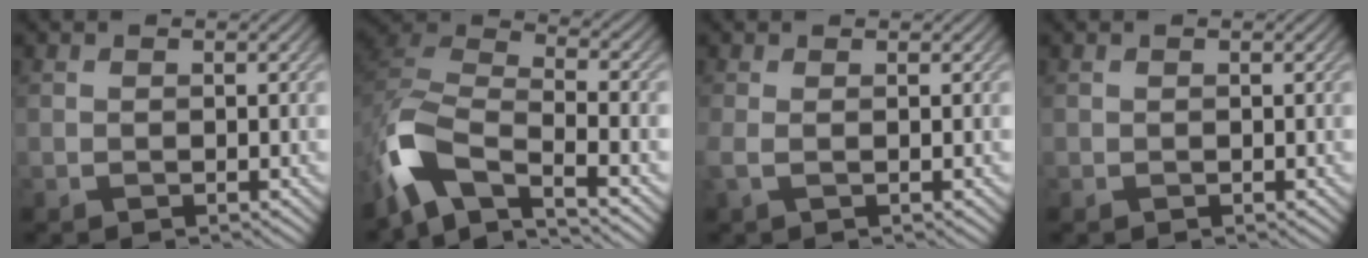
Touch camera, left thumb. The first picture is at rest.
{"total": 9.9, "force": [-5.9, 4.4, 6.6], "torque": [-0.147, -0.009, -0.132]}
{"total": 1.4, "force": [0.3, 0.1, 1.3], "torque": [-0.036, 0.001, 0.001]}
{"total": 0.0}